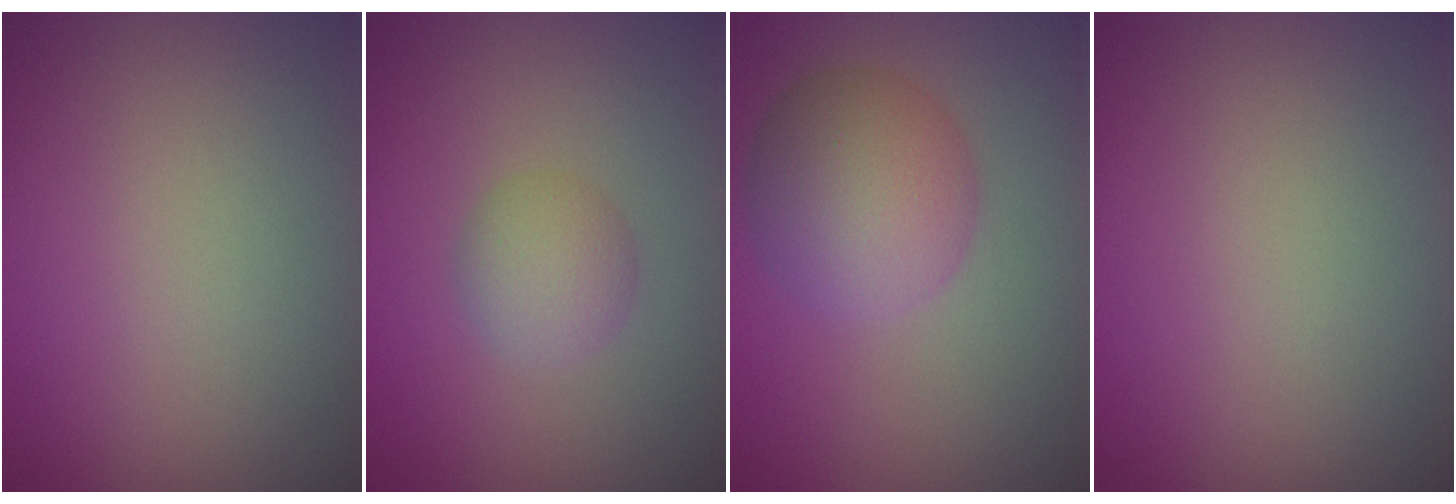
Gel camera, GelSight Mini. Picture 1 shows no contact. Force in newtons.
{"total": 2.6, "press": 2.6, "slide": 0.0}
{"total": 6.1, "press": 6.1, "slide": 0.1}
{"total": 0.0}